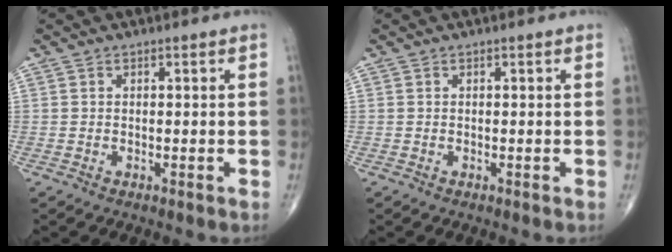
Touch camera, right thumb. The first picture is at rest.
{"total": 0.0}